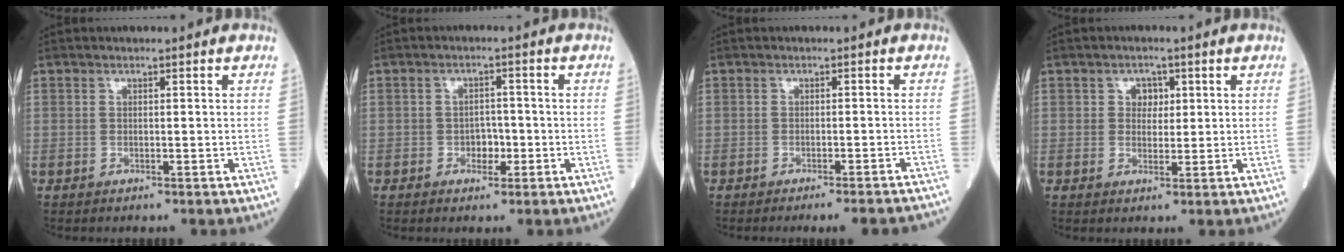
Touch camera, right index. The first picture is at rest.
{"total": 2.7, "force": [-0.9, 1.8, 1.8], "torque": [-0.020, 0.007, -0.014]}
{"total": 8.0, "force": [-7.6, -0.2, 2.6], "torque": [-0.014, -0.005, -0.089]}
{"total": 2.6, "force": [0.8, 2.0, 1.4], "torque": [-0.016, 0.003, 0.011]}